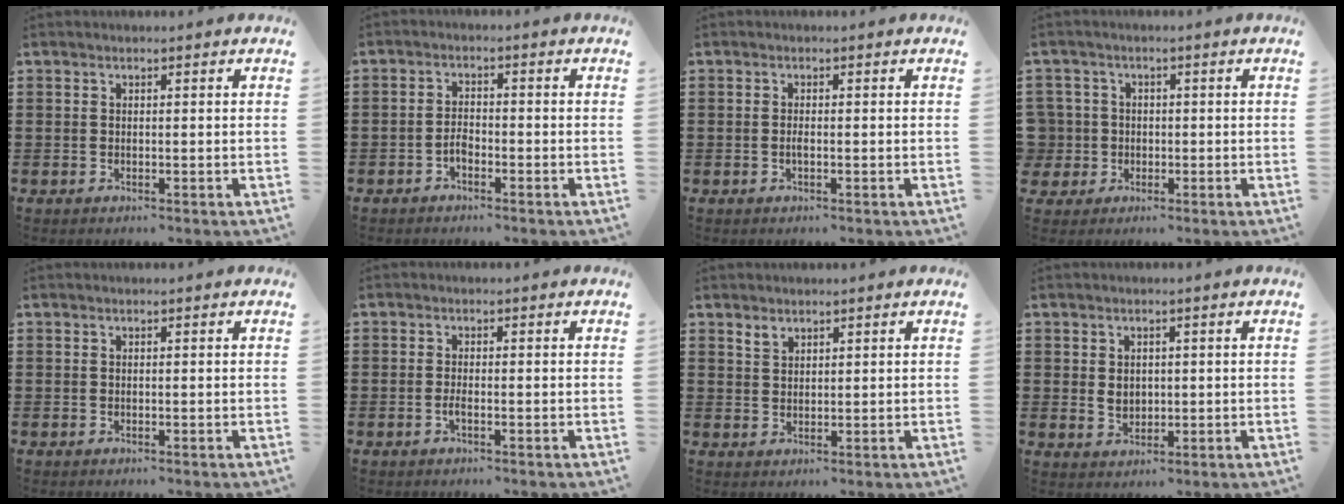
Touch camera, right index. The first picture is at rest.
{"total": 2.1, "force": [-1.3, 1.1, 1.1], "torque": [-0.026, 0.003, -0.027]}
{"total": 1.0, "force": [-0.3, 0.1, 1.0], "torque": [-0.020, -0.005, -0.005]}
{"total": 3.9, "force": [-0.5, 3.9, 0.5], "torque": [-0.043, 0.006, -0.016]}
{"total": 0.0}
{"total": 1.2, "force": [-0.6, 0.2, 1.0], "torque": [-0.022, -0.006, -0.009]}
{"total": 1.6, "force": [1.4, 0.7, 0.3], "torque": [-0.009, 0.000, 0.028]}
{"total": 2.5, "force": [0.3, 2.0, 1.4], "torque": [-0.025, 0.005, 0.003]}